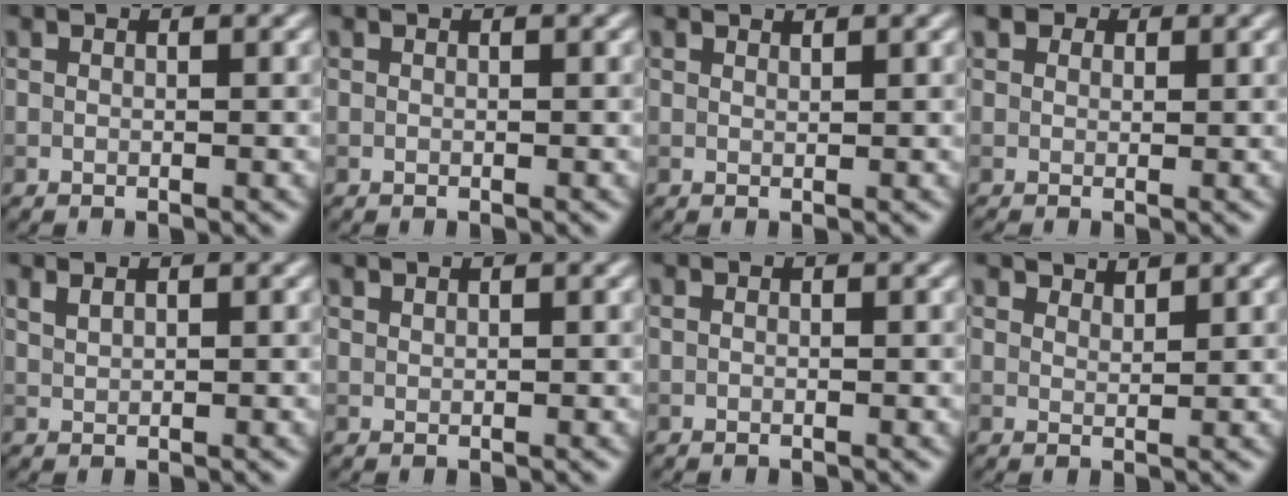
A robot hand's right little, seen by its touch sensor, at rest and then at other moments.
{"total": 0.0}
{"total": 0.7, "force": [0.7, 0.0, 0.1], "torque": [0.001, -0.002, 0.012]}
{"total": 2.3, "force": [1.1, 1.6, 1.1], "torque": [-0.021, 0.004, 0.010]}
{"total": 0.8, "force": [0.6, 0.3, 0.5], "torque": [-0.013, 0.000, 0.017]}
{"total": 0.5, "force": [0.5, 0.1, 0.1], "torque": [0.000, 0.000, 0.013]}
{"total": 0.0}
{"total": 2.4, "force": [2.3, 0.2, 0.3], "torque": [-0.005, 0.001, 0.032]}